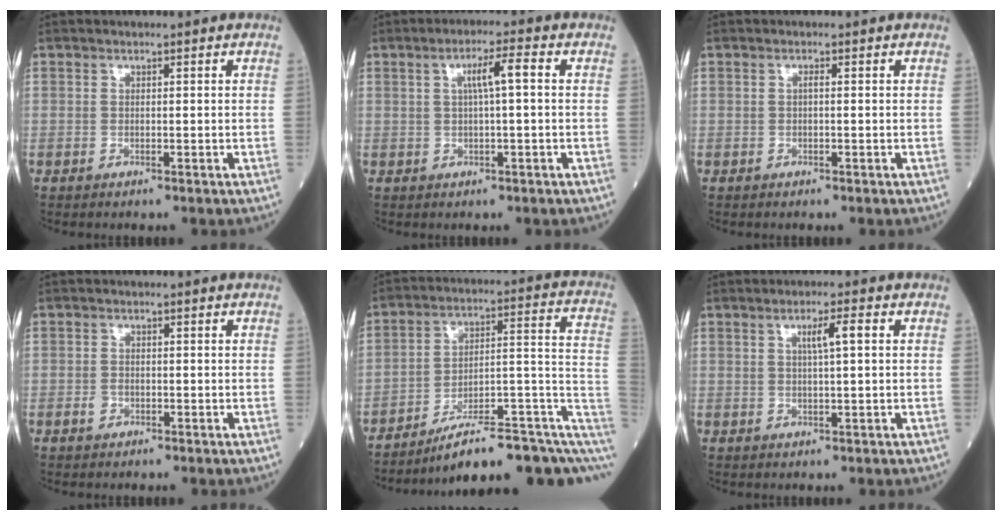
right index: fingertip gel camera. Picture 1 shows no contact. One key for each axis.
{"total": 4.3, "fx": 0.7, "fy": 0.1, "fz": 4.2, "tx": -0.073, "ty": 0.010, "tz": 0.012}
{"total": 0.6, "fx": 0.0, "fy": 0.0, "fz": 0.6, "tx": -0.013, "ty": 0.001, "tz": -0.001}
{"total": 1.1, "fx": -0.4, "fy": 0.9, "fz": 0.5, "tx": -0.008, "ty": 0.003, "tz": -0.004}
{"total": 17.9, "fx": -10.3, "fy": 4.3, "fz": 13.9, "tx": -0.126, "ty": 0.068, "tz": -0.143}
{"total": 3.4, "fx": 0.9, "fy": 0.0, "fz": 3.2, "tx": -0.056, "ty": 0.005, "tz": 0.015}